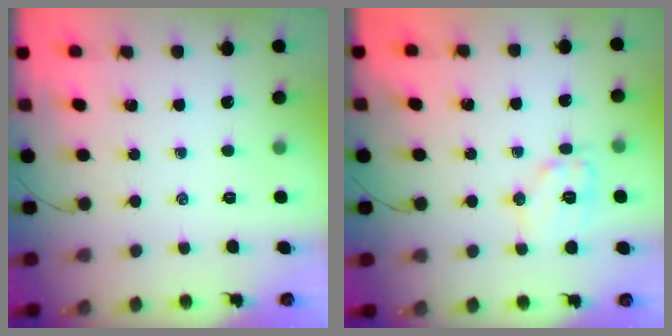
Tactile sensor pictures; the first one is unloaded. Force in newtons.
{"total": 9.4, "press": 9.4, "slide": 0.2}